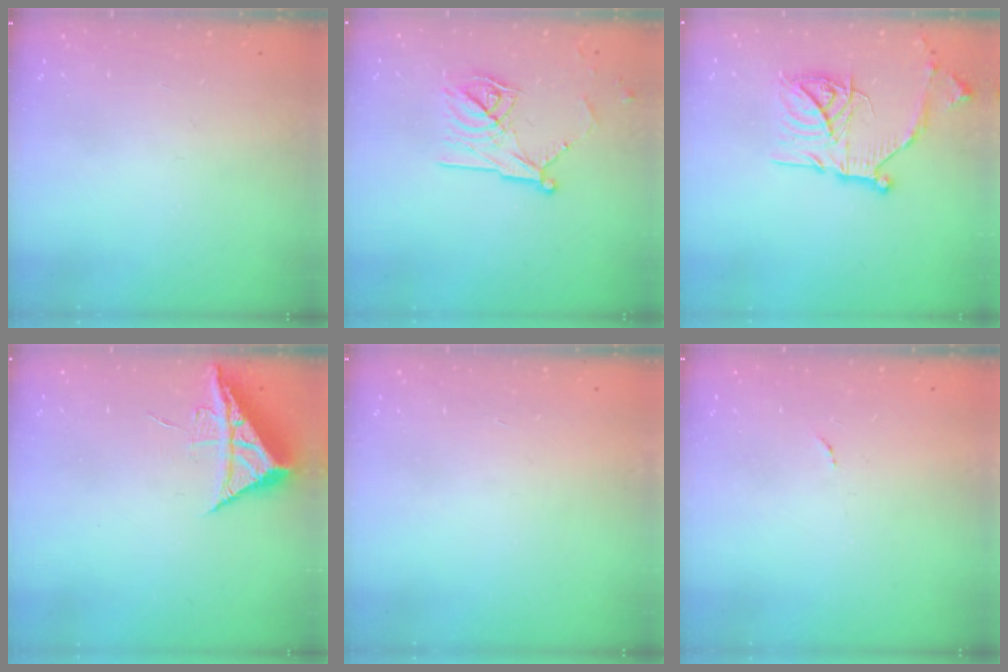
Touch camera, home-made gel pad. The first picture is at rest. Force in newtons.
{"total": 13.5, "press": 13.5, "slide": 0.2}
{"total": 19.5, "press": 19.4, "slide": 1.7}
{"total": 7.7, "press": 7.7, "slide": 0.4}
{"total": 1.6, "press": 1.6, "slide": 0.1}
{"total": 3.3, "press": 3.3, "slide": 0.2}